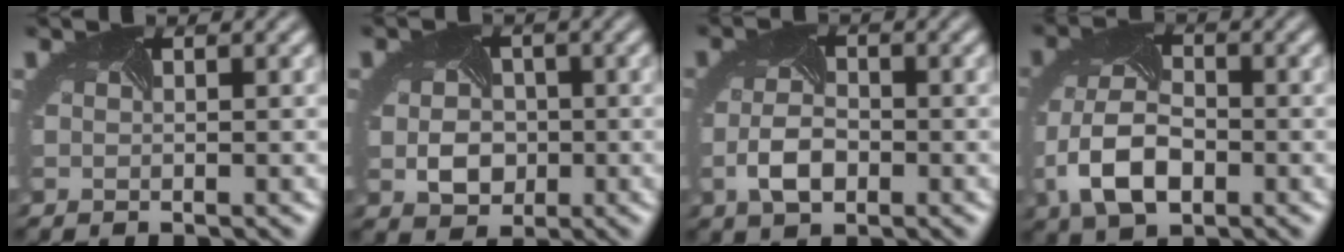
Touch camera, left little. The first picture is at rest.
{"total": 4.4, "force": [-0.5, 3.6, 2.5], "torque": [-0.039, -0.007, -0.003]}
{"total": 3.5, "force": [-1.2, 2.1, 2.6], "torque": [-0.060, -0.010, -0.023]}
{"total": 6.9, "force": [-2.3, 4.1, 5.0], "torque": [-0.118, -0.011, -0.049]}